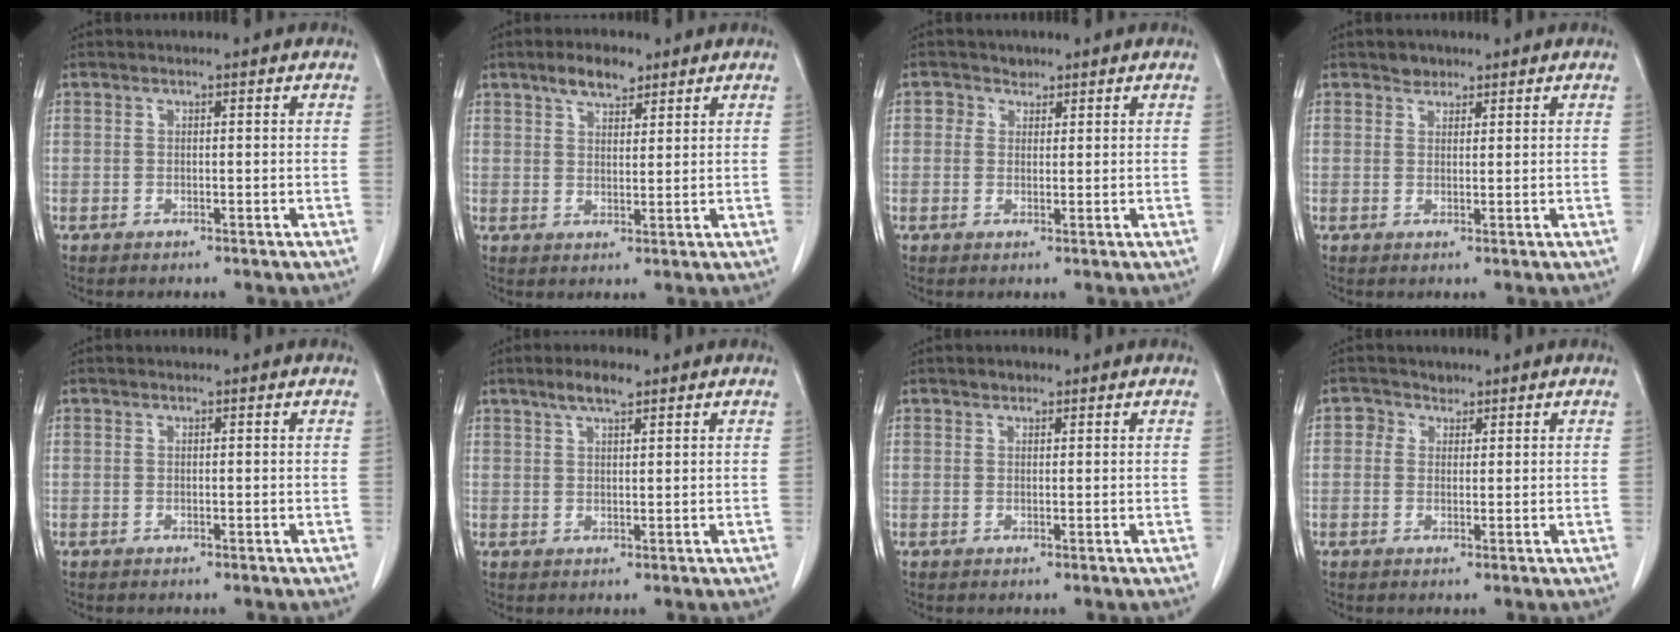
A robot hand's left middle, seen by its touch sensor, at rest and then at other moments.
{"total": 4.6, "force": [3.3, 1.9, 2.6], "torque": [-0.048, 0.009, 0.058]}
{"total": 1.8, "force": [1.0, 1.5, 0.0], "torque": [0.006, 0.004, 0.010]}
{"total": 1.6, "force": [1.2, 1.0, 0.1], "torque": [0.002, 0.000, 0.017]}
{"total": 0.0}
{"total": 3.6, "force": [2.5, 0.8, 2.4], "torque": [-0.049, 0.007, 0.047]}
{"total": 1.0, "force": [0.7, 0.6, 0.3], "torque": [-0.006, 0.001, 0.011]}
{"total": 2.0, "force": [1.0, 1.7, 0.2], "torque": [0.002, 0.008, 0.012]}